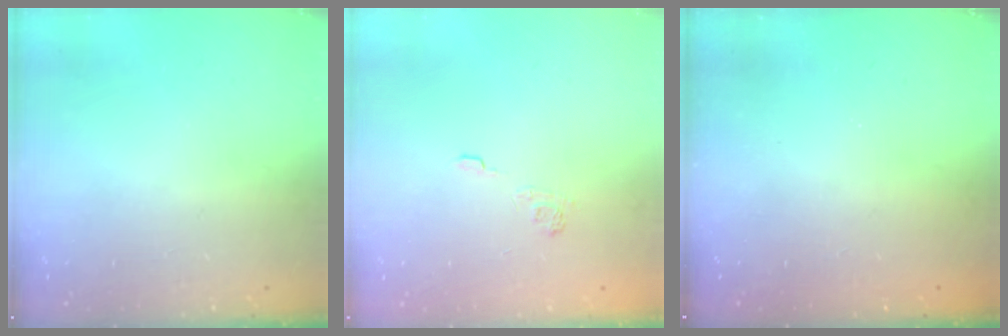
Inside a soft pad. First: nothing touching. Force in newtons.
{"total": 2.3, "press": 1.8, "slide": 1.3}
{"total": 2.3, "press": 2.2, "slide": 0.8}